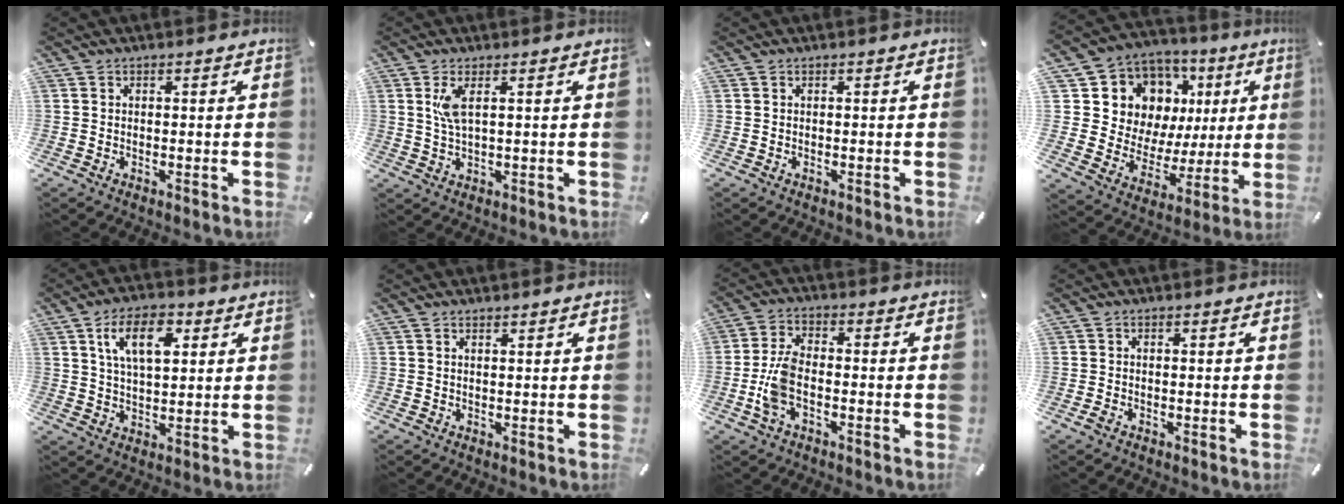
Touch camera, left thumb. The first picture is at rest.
{"total": 4.5, "force": [1.4, 1.3, 4.0], "torque": [-0.093, -0.001, 0.021]}
{"total": 0.0}
{"total": 13.1, "force": [6.2, 11.1, 3.2], "torque": [-0.063, -0.058, 0.131]}
{"total": 10.5, "force": [4.5, 5.7, 7.7], "torque": [-0.122, -0.003, 0.075]}
{"total": 0.7, "force": [0.7, 0.1, 0.2], "torque": [-0.003, -0.002, 0.013]}
{"total": 7.5, "force": [-2.1, 3.9, 6.1], "torque": [-0.140, -0.001, -0.041]}
{"total": 0.6, "force": [-0.4, 0.4, 0.3], "torque": [-0.004, -0.001, -0.007]}